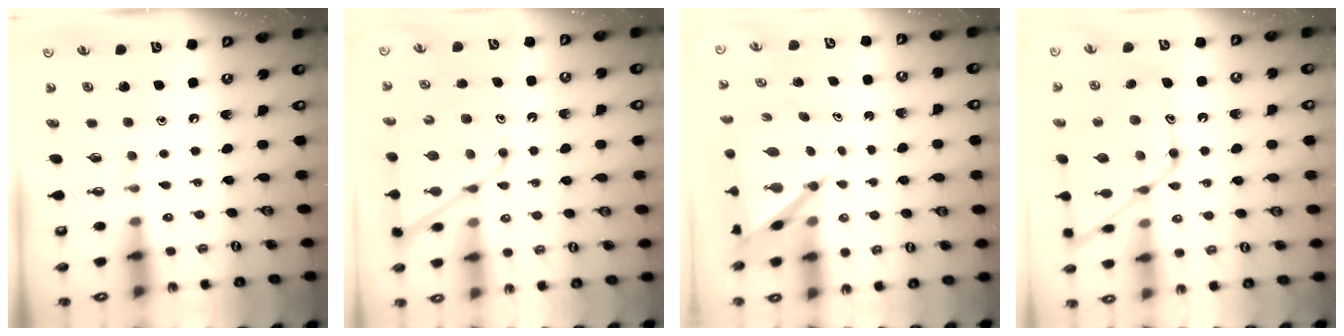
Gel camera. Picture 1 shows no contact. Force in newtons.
{"total": 12.5, "press": 12.5, "slide": 1.3}
{"total": 7.0, "press": 7.0, "slide": 0.7}
{"total": 18.9, "press": 18.8, "slide": 1.7}